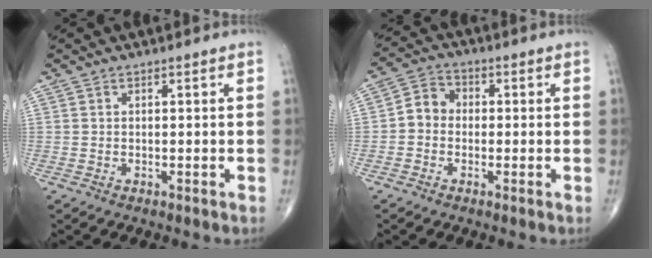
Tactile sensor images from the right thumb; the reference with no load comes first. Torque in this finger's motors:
{"motor_torque": [0.62, 0.55, 0.36, -0.18, 0.00]}